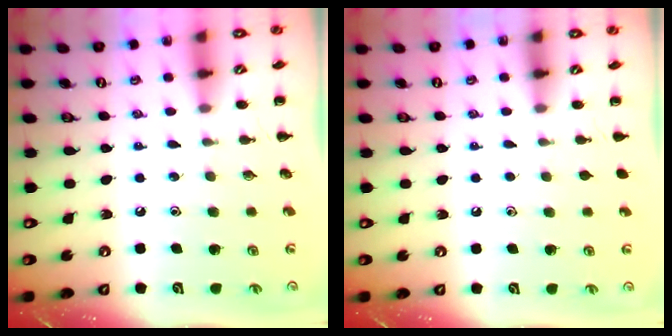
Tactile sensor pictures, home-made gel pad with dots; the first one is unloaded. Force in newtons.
{"total": 0.6, "press": 0.6, "slide": 0.1}